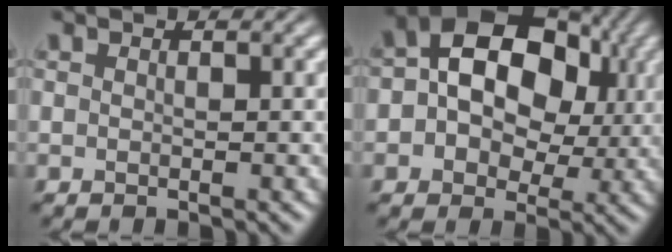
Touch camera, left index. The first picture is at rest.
{"total": 12.0, "force": [2.4, 8.5, 8.1], "torque": [-0.118, 0.036, 0.021]}